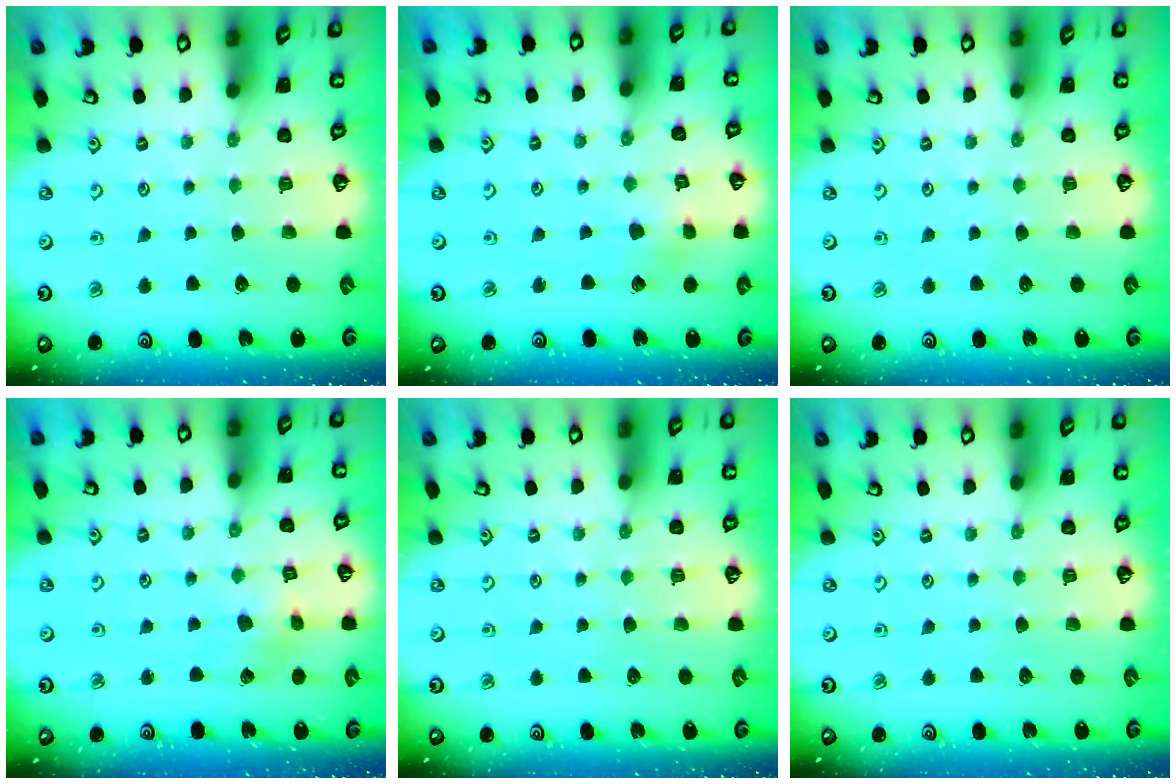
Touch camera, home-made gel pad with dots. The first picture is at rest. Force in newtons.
{"total": 4.2, "press": 4.1, "slide": 0.5}
{"total": 0.0}
{"total": 2.2, "press": 2.2, "slide": 0.4}
{"total": 0.0}
{"total": 0.0}